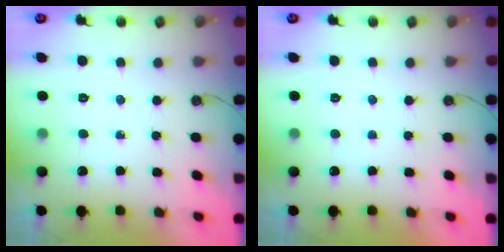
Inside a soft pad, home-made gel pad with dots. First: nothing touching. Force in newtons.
{"total": 0.0}